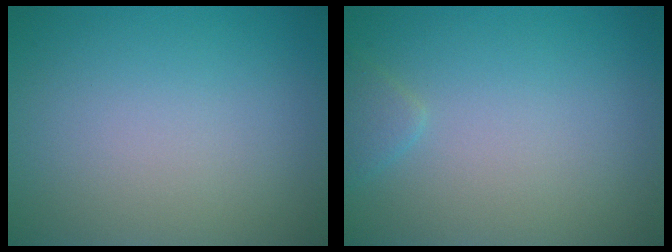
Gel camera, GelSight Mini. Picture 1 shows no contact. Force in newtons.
{"total": 1.1, "press": 1.1, "slide": 0.1}